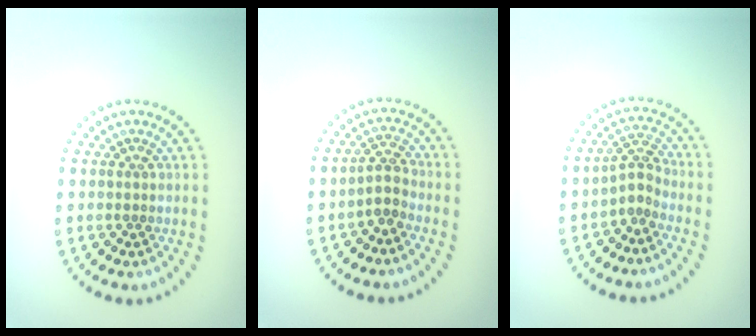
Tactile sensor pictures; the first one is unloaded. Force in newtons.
{"total": 2.1, "press": 1.5, "slide": 1.4}
{"total": 2.1, "press": 1.4, "slide": 1.5}